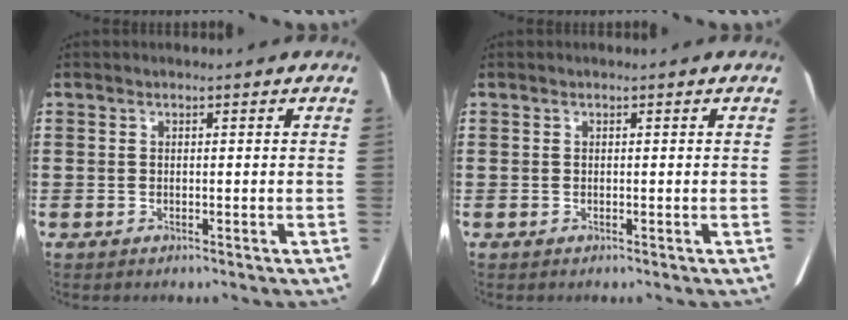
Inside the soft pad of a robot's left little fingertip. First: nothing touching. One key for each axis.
{"total": 0.0}